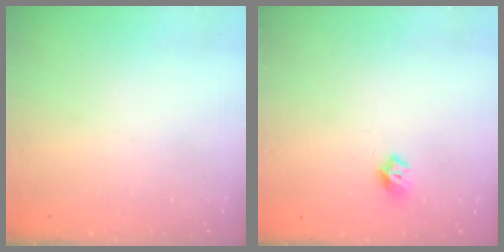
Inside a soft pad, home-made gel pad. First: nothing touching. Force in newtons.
{"total": 7.6, "press": 7.6, "slide": 0.7}